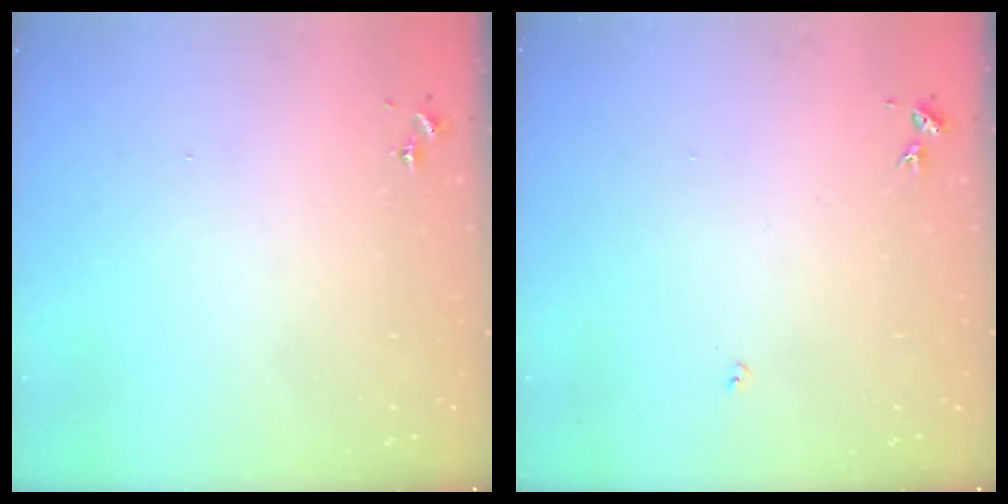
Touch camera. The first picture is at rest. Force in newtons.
{"total": 3.0, "press": 3.0, "slide": 0.4}